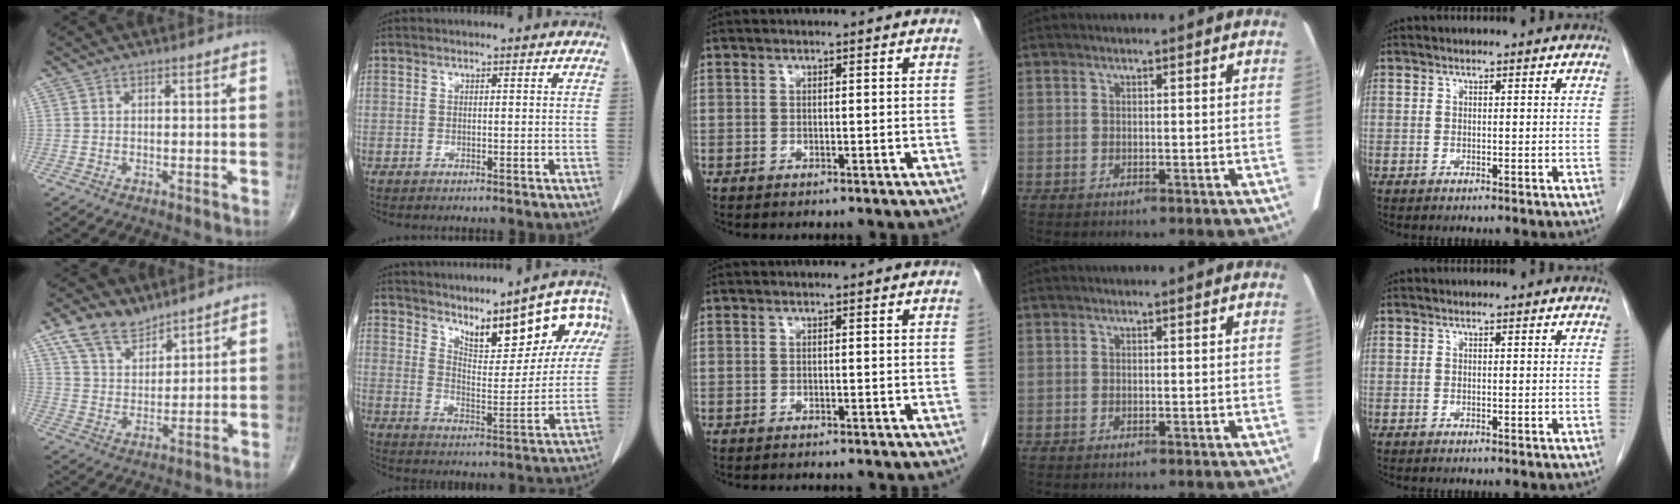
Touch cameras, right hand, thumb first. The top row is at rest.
{"thumb": {"total": 8.6, "force": [6.3, 4.6, 3.6], "torque": [-0.050, -0.029, 0.127]}, "index": {"total": 16.9, "force": [10.1, 5.3, 12.4], "torque": [-0.178, 0.007, 0.152]}, "middle": {"total": 2.1, "force": [-2.0, 0.2, 0.5], "torque": [-0.008, -0.004, -0.024]}}